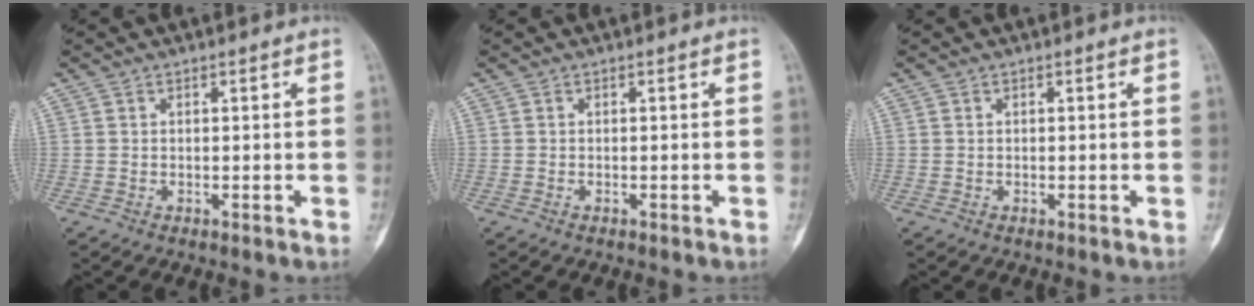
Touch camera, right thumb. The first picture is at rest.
{"total": 0.0}
{"total": 0.0}